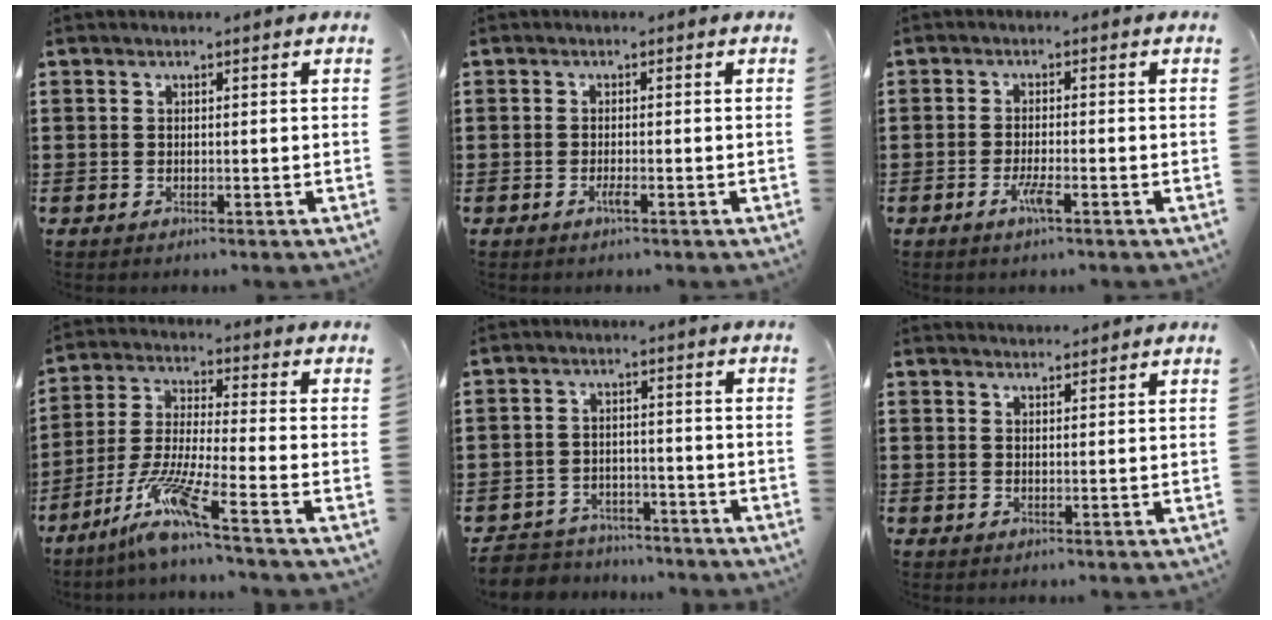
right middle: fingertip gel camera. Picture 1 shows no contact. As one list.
[{"total": 1.4, "force": [-0.7, 0.1, 1.2], "torque": [-0.022, -0.003, -0.012]}, {"total": 3.1, "force": [-1.6, 0.3, 2.7], "torque": [-0.059, -0.006, -0.032]}, {"total": 9.1, "force": [-6.2, 0.3, 6.6], "torque": [-0.142, -0.016, -0.125]}, {"total": 4.2, "force": [-4.0, 1.1, -0.4], "torque": [-0.008, 0.002, -0.089]}, {"total": 1.7, "force": [1.7, 0.0, -0.2], "torque": [-0.001, 0.002, 0.033]}]